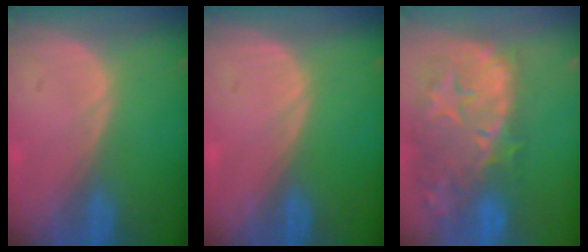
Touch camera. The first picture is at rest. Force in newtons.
{"total": 0.0}
{"total": 14.4, "press": 11.8, "slide": 8.2}